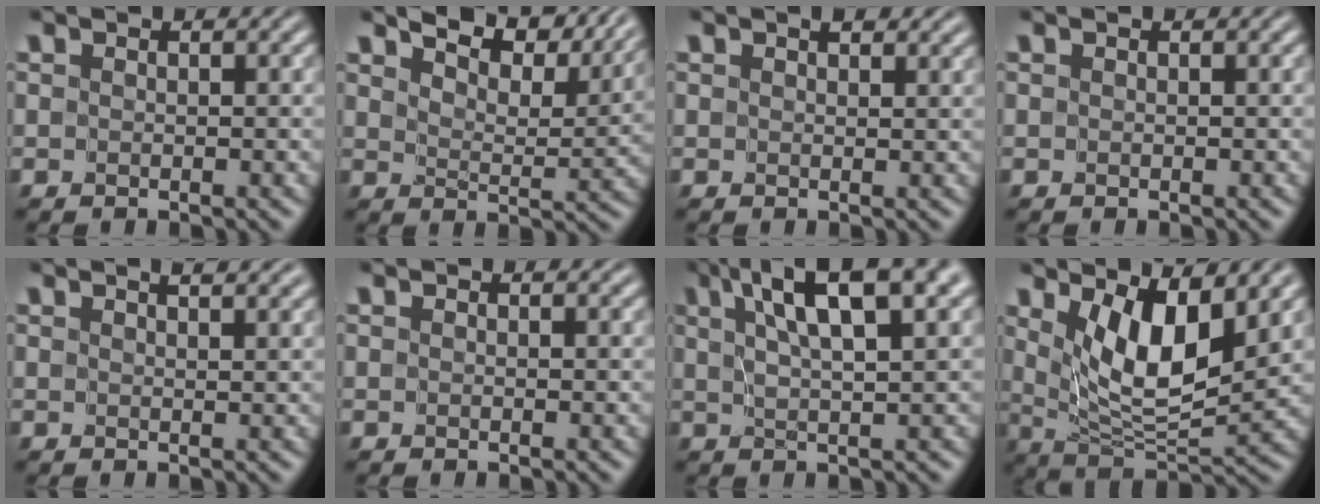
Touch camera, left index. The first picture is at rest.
{"total": 9.3, "force": [7.8, 2.6, 4.2], "torque": [-0.064, 0.011, 0.093]}
{"total": 1.6, "force": [1.0, 0.7, 1.0], "torque": [-0.010, 0.003, 0.017]}
{"total": 0.0}
{"total": 3.8, "force": [2.8, 1.4, 2.2], "torque": [-0.009, 0.025, 0.014]}
{"total": 0.8, "force": [0.6, 0.4, 0.3], "torque": [0.000, 0.002, 0.009]}
{"total": 8.1, "force": [4.0, 2.0, 6.7], "torque": [-0.096, 0.021, 0.062]}
{"total": 7.7, "force": [2.6, 2.8, 6.6], "torque": [-0.122, -0.018, 0.053]}